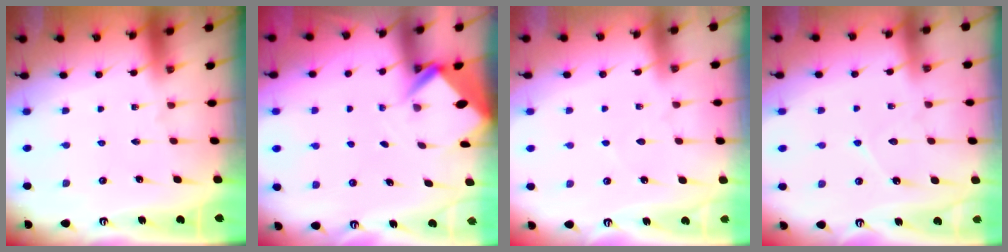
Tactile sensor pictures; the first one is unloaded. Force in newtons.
{"total": 2.6, "press": 2.6, "slide": 0.2}
{"total": 2.3, "press": 2.3, "slide": 0.3}
{"total": 5.3, "press": 5.2, "slide": 0.6}